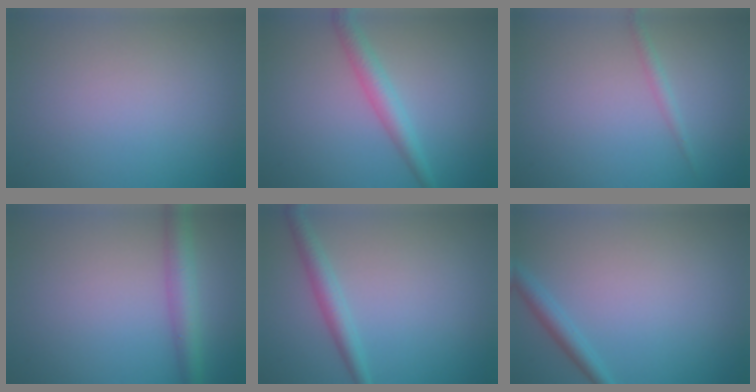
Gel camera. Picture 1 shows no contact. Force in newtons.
{"total": 2.7, "press": 2.7, "slide": 0.1}
{"total": 1.0, "press": 1.0, "slide": 0.1}
{"total": 3.5, "press": 3.5, "slide": 0.1}
{"total": 2.4, "press": 2.4, "slide": 0.1}
{"total": 1.9, "press": 1.9, "slide": 0.0}